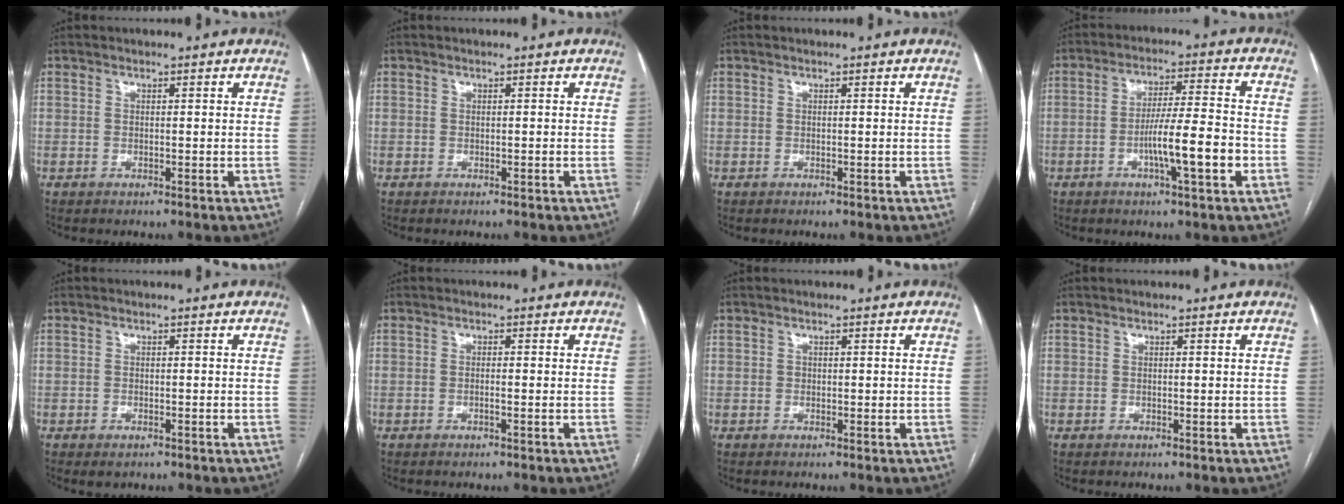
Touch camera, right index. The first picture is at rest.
{"total": 0.0}
{"total": 0.0}
{"total": 9.5, "force": [-3.1, 0.4, 8.9], "torque": [-0.149, 0.004, -0.053]}
{"total": 1.4, "force": [-0.9, 0.8, 0.8], "torque": [-0.008, 0.000, -0.005]}
{"total": 1.0, "force": [-0.4, 0.0, 0.9], "torque": [-0.016, 0.001, -0.007]}
{"total": 0.7, "force": [0.0, 0.6, 0.3], "torque": [-0.003, 0.002, 0.000]}
{"total": 0.0}